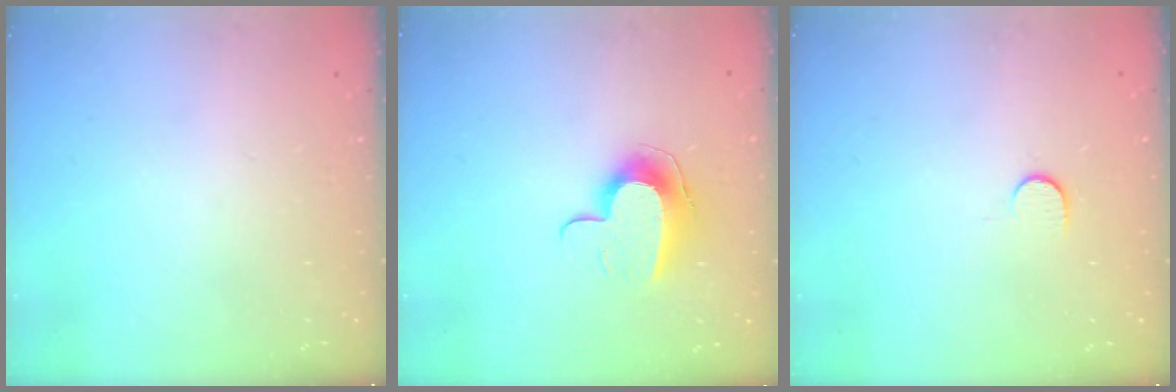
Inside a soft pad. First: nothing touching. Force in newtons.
{"total": 10.3, "press": 10.3, "slide": 0.4}
{"total": 5.3, "press": 5.2, "slide": 0.5}